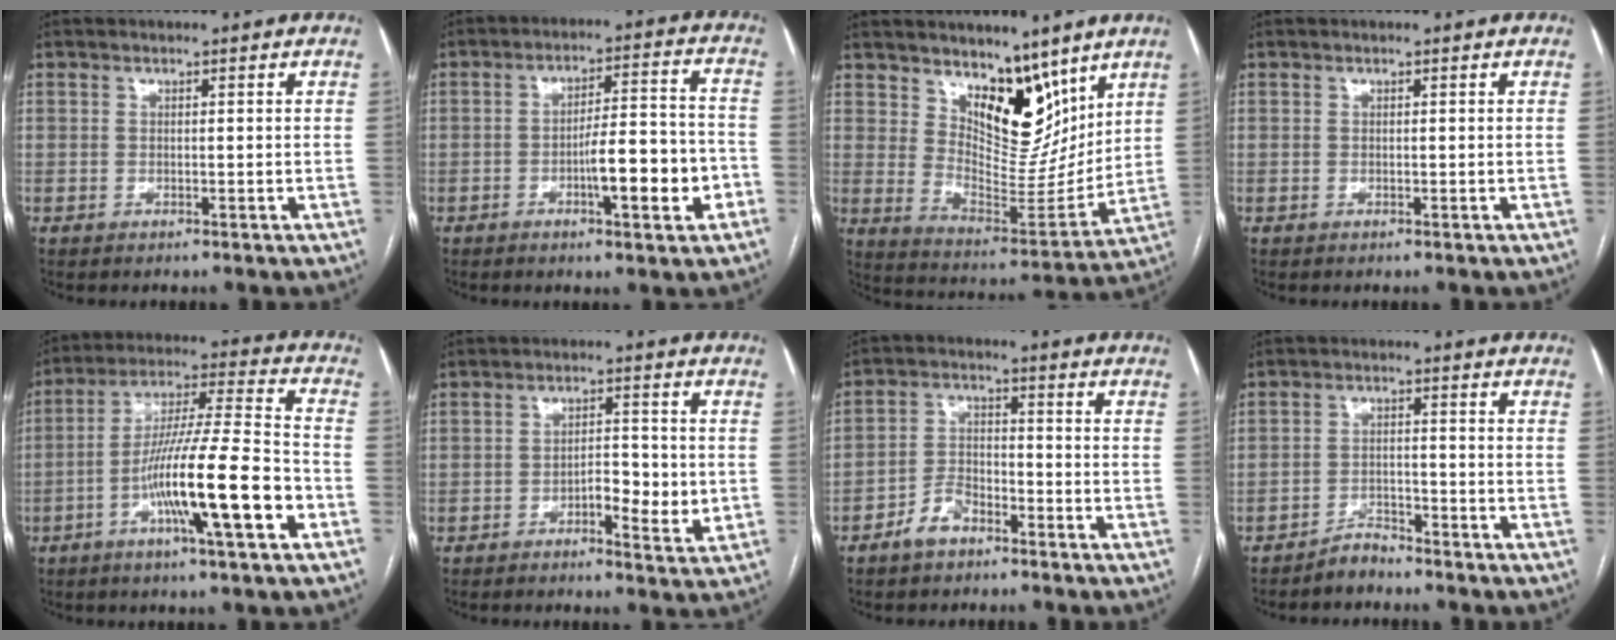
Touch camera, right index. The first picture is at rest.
{"total": 10.6, "force": [-4.0, 1.9, 9.7], "torque": [-0.145, 0.017, -0.055]}
{"total": 12.3, "force": [8.2, 5.6, 7.2], "torque": [-0.107, -0.015, 0.153]}
{"total": 0.0}
{"total": 17.2, "force": [-6.4, 0.5, 16.0], "torque": [-0.280, -0.006, -0.111]}
{"total": 6.1, "force": [-1.7, 2.0, 5.5], "torque": [-0.083, 0.003, -0.027]}
{"total": 5.3, "force": [-3.6, 2.9, 2.5], "torque": [-0.051, 0.013, -0.068]}
{"total": 3.0, "force": [-2.9, 0.9, 0.3], "torque": [-0.001, -0.002, -0.051]}